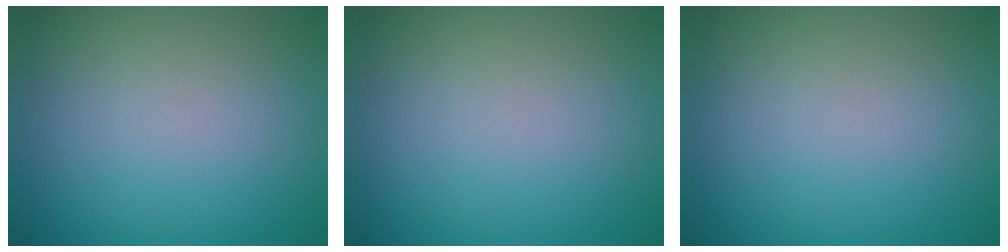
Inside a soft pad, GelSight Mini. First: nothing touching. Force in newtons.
{"total": 0.0}
{"total": 0.0}